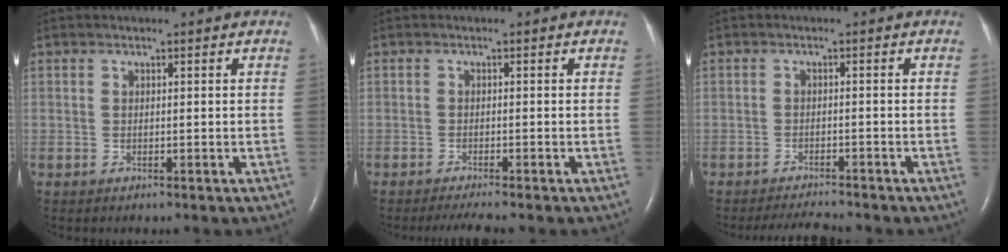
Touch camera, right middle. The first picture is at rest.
{"total": 3.2, "force": [-2.7, -0.4, 1.7], "torque": [-0.031, -0.009, -0.045]}
{"total": 3.7, "force": [-3.6, -0.3, 0.6], "torque": [-0.018, -0.017, -0.059]}